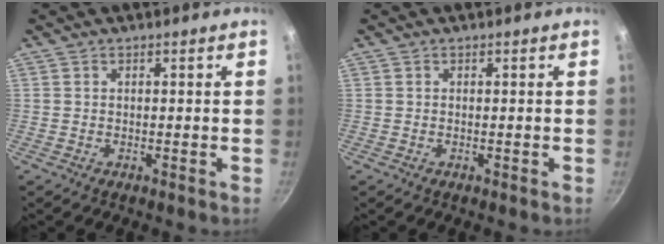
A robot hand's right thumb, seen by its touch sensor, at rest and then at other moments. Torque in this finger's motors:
{"motor_torque": [0.07, 1.01, 0.02, 0.21, -0.02]}